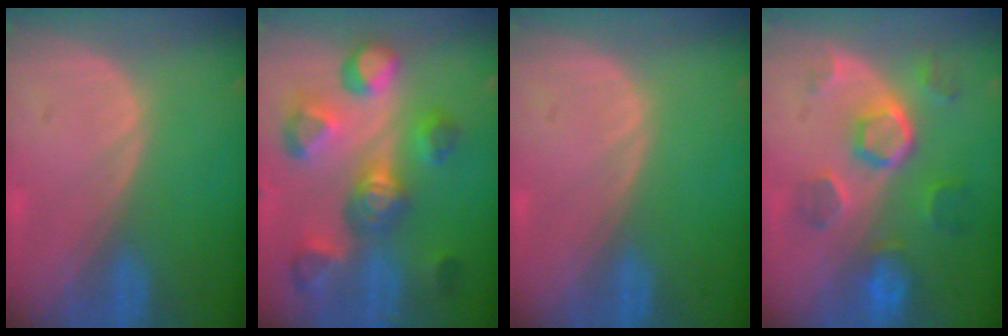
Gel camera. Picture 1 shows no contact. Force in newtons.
{"total": 11.1, "press": 10.1, "slide": 4.6}
{"total": 0.0}
{"total": 8.6, "press": 7.7, "slide": 3.9}